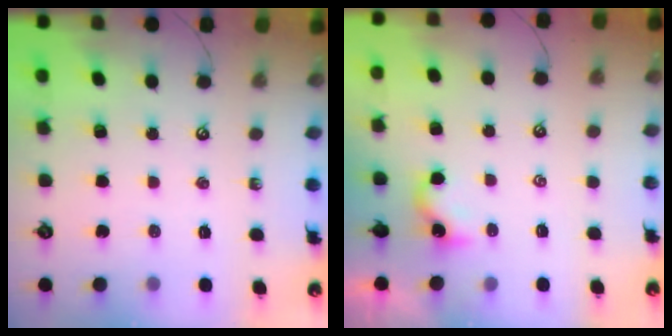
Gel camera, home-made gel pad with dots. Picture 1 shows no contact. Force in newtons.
{"total": 1.2, "press": 1.1, "slide": 0.3}